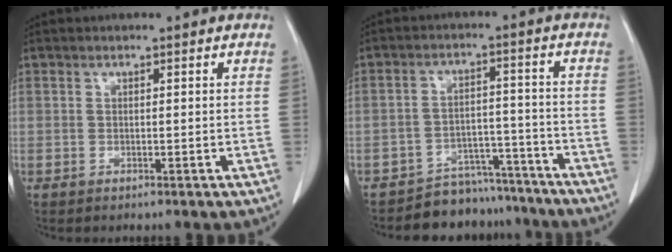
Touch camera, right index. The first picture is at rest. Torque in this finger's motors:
{"motor_torque": [0.07, -0.02, 0.06, 0.03]}